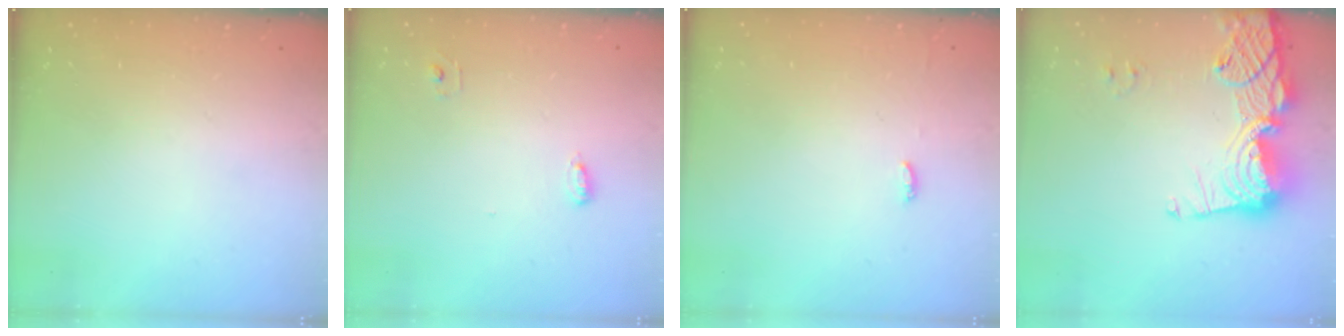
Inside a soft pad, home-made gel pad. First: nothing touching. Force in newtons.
{"total": 4.5, "press": 4.3, "slide": 1.2}
{"total": 3.8, "press": 3.6, "slide": 1.2}
{"total": 18.1, "press": 18.0, "slide": 1.8}